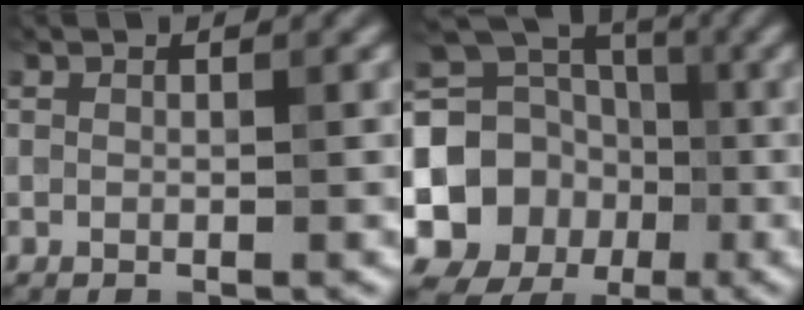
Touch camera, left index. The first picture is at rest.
{"total": 15.7, "force": [-2.4, 14.3, 6.0], "torque": [-0.122, -0.001, -0.075]}